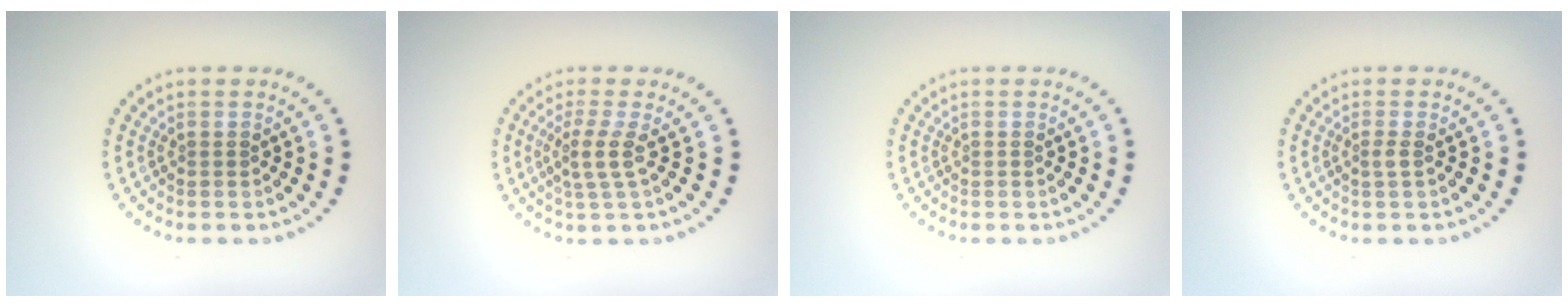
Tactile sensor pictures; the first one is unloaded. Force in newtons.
{"total": 2.3, "press": 1.6, "slide": 1.6}
{"total": 0.0}
{"total": 0.8, "press": 0.5, "slide": 0.6}